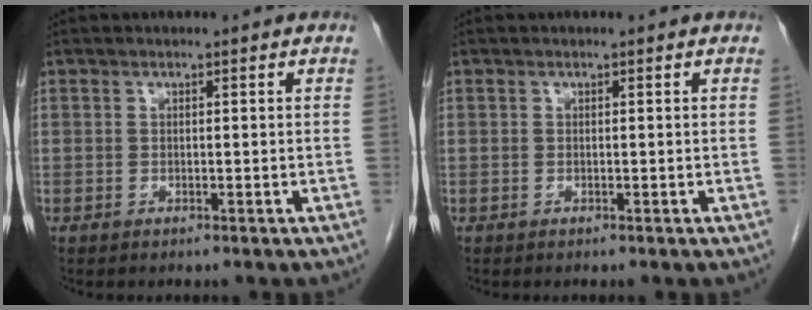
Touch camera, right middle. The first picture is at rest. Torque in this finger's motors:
{"motor_torque": [0.00, 0.00, -0.02, -0.01]}